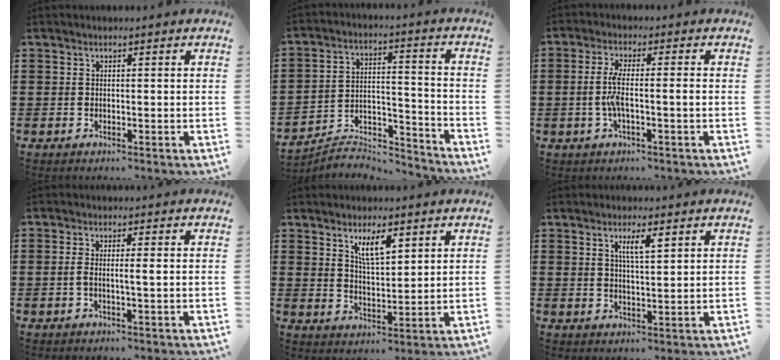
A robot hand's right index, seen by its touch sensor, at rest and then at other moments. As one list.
[{"total": 6.4, "force": [-6.2, 1.3, 1.1], "torque": [-0.012, 0.012, -0.121]}, {"total": 4.9, "force": [-0.6, 0.8, 4.8], "torque": [-0.108, -0.006, -0.023]}, {"total": 2.2, "force": [-0.2, 0.0, 2.2], "torque": [-0.042, -0.003, -0.006]}, {"total": 5.3, "force": [3.0, 1.7, 4.0], "torque": [-0.079, 0.002, 0.050]}, {"total": 3.6, "force": [1.6, 0.8, 3.1], "torque": [-0.057, 0.002, 0.023]}]